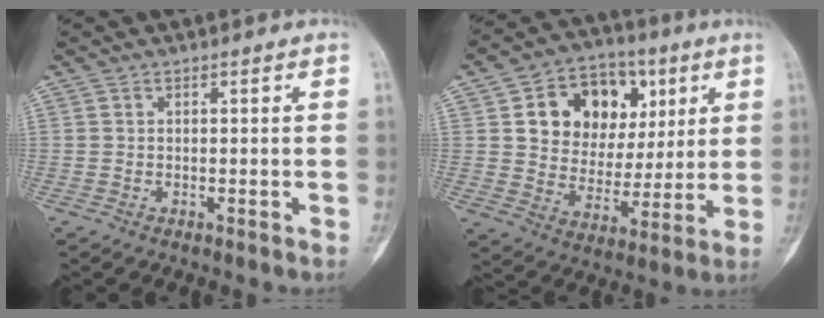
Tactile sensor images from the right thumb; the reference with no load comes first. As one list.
[{"total": 17.8, "force": [5.8, 13.4, 10.1], "torque": [-0.115, -0.001, 0.101]}]